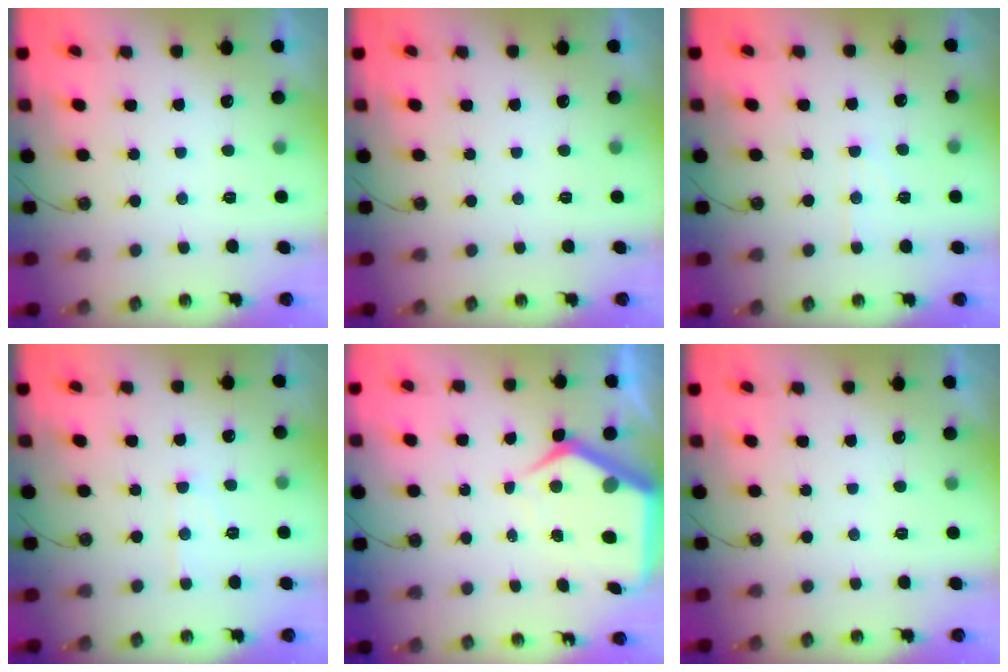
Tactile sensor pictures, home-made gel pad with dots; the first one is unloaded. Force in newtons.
{"total": 0.0}
{"total": 5.4, "press": 5.4, "slide": 0.5}
{"total": 6.6, "press": 6.6, "slide": 0.6}
{"total": 9.4, "press": 9.4, "slide": 0.9}
{"total": 0.0}